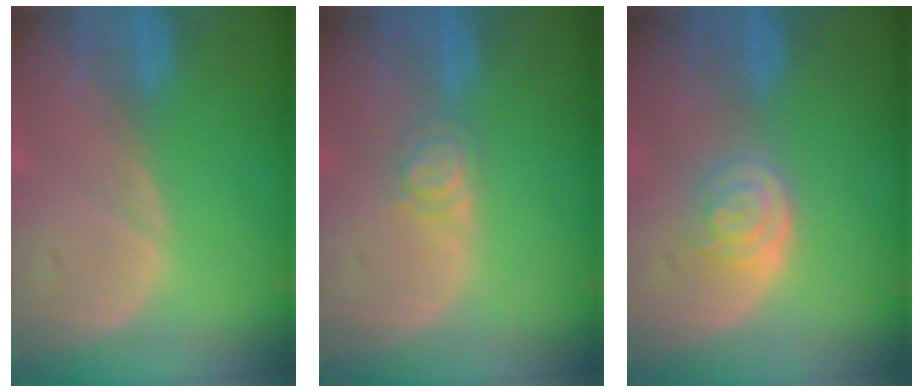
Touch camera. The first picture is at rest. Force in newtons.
{"total": 2.6, "press": 2.6, "slide": 0.3}
{"total": 4.0, "press": 3.7, "slide": 1.7}